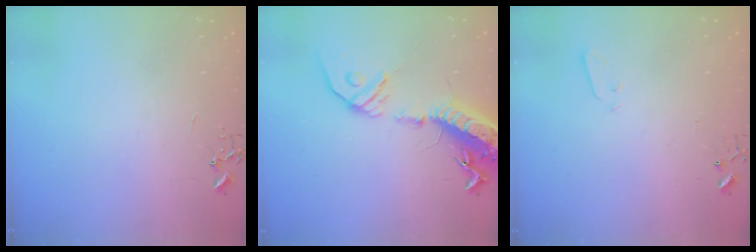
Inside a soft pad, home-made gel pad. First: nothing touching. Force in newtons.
{"total": 20.4, "press": 19.9, "slide": 4.3}
{"total": 2.1, "press": 2.1, "slide": 0.3}